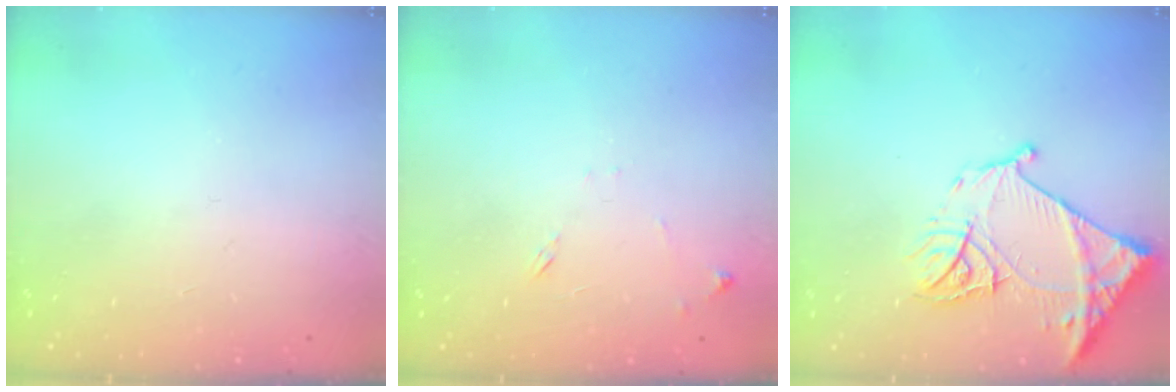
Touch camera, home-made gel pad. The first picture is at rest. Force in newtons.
{"total": 6.7, "press": 6.7, "slide": 0.6}
{"total": 15.0, "press": 14.9, "slide": 1.6}